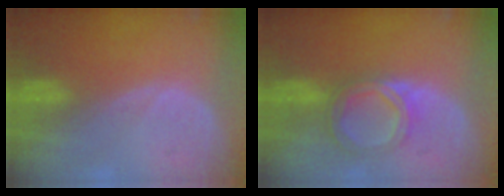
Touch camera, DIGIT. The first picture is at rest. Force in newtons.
{"total": 5.6, "press": 5.3, "slide": 1.9}